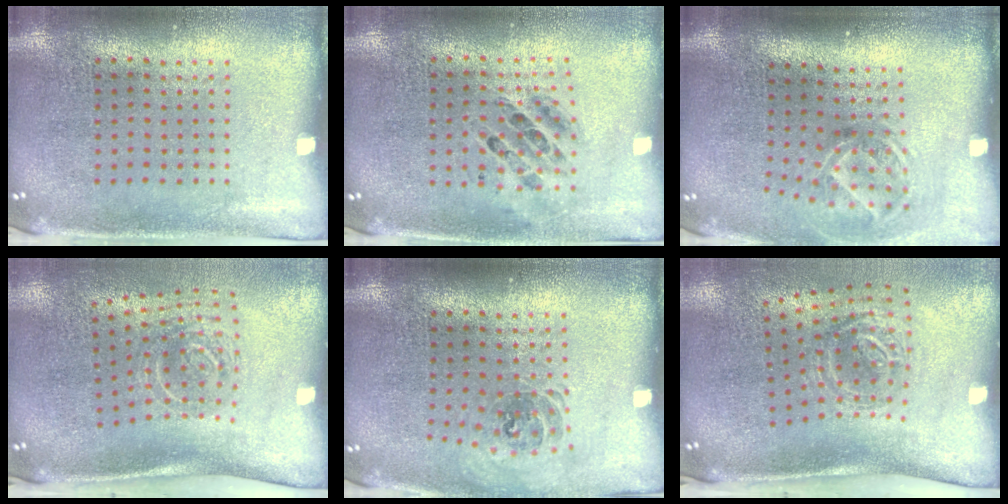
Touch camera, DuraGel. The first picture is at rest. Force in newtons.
{"total": 0.8, "press": 0.8, "slide": 0.1}
{"total": 1.9, "press": 1.3, "slide": 1.4}
{"total": 2.0, "press": 1.3, "slide": 1.5}
{"total": 0.9, "press": 0.8, "slide": 0.3}
{"total": 1.8, "press": 1.2, "slide": 1.3}